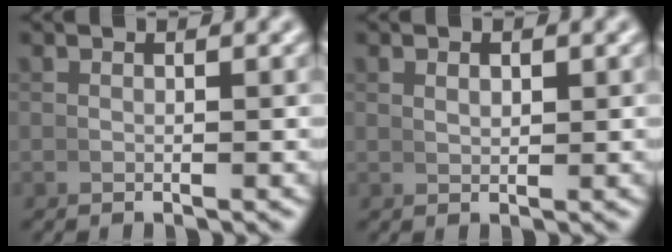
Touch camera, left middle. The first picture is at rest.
{"total": 0.9, "force": [0.6, 0.2, 0.6], "torque": [-0.007, -0.001, 0.016]}